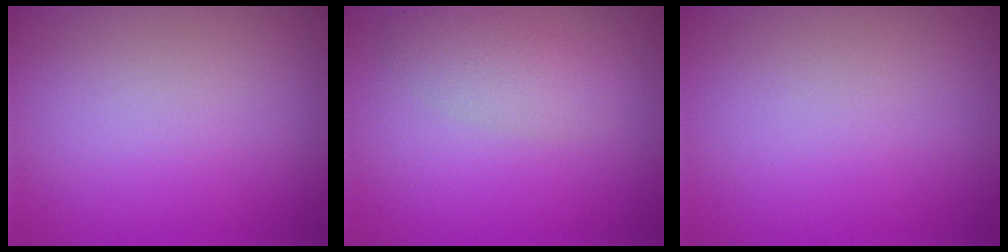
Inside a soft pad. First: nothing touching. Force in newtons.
{"total": 2.5, "press": 2.5, "slide": 0.1}
{"total": 0.0}